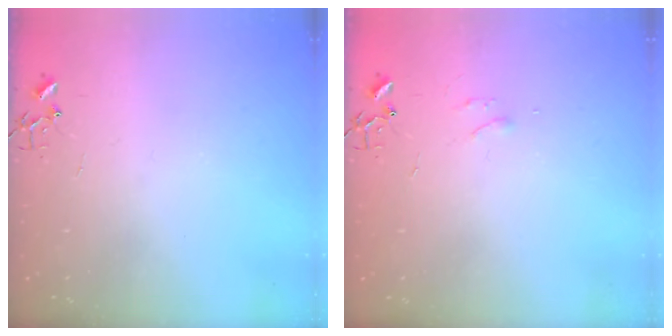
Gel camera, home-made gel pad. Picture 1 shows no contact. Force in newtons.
{"total": 3.9, "press": 3.9, "slide": 0.6}